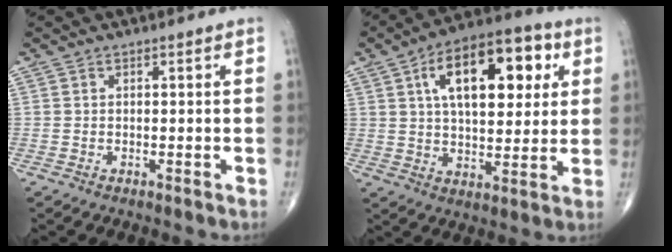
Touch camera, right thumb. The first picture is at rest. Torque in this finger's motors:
{"motor_torque": [0.78, 3.92, 1.05, -0.03, 0.49]}